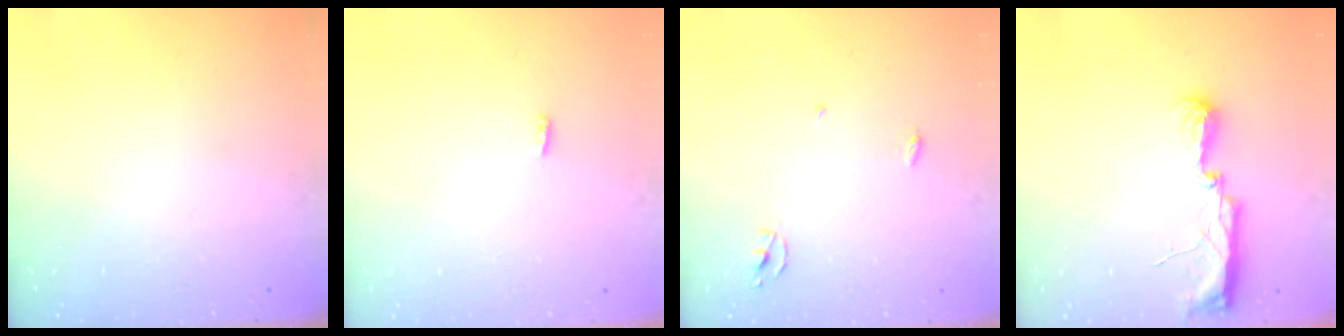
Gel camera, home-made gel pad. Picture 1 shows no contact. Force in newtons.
{"total": 2.3, "press": 2.1, "slide": 0.8}
{"total": 2.5, "press": 2.5, "slide": 0.1}
{"total": 11.5, "press": 10.2, "slide": 5.3}